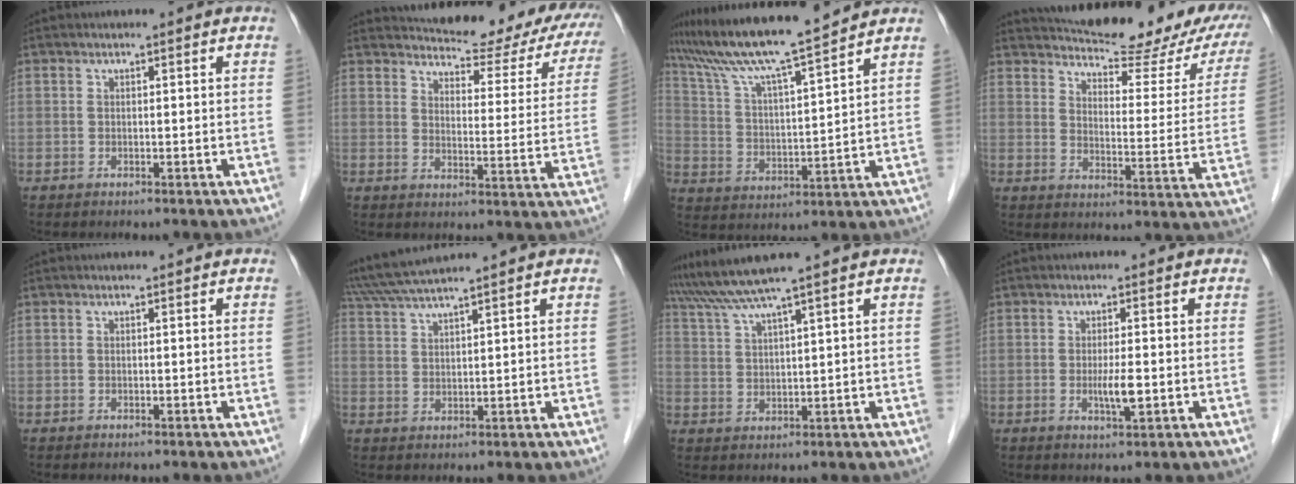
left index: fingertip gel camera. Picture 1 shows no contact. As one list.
[{"total": 19.6, "force": [17.4, 5.8, 7.0], "torque": [-0.066, -0.028, 0.189]}, {"total": 13.6, "force": [12.1, -1.3, 6.1], "torque": [-0.120, 0.010, 0.213]}, {"total": 22.7, "force": [19.8, 5.9, 9.2], "torque": [-0.112, -0.028, 0.233]}, {"total": 0.0}, {"total": 8.7, "force": [7.6, -1.0, 4.1], "torque": [-0.077, 0.031, 0.133]}, {"total": 6.7, "force": [5.4, -1.9, 3.3], "torque": [-0.069, 0.012, 0.106]}, {"total": 3.0, "force": [-0.4, 0.3, 2.9], "torque": [-0.056, -0.006, -0.005]}]